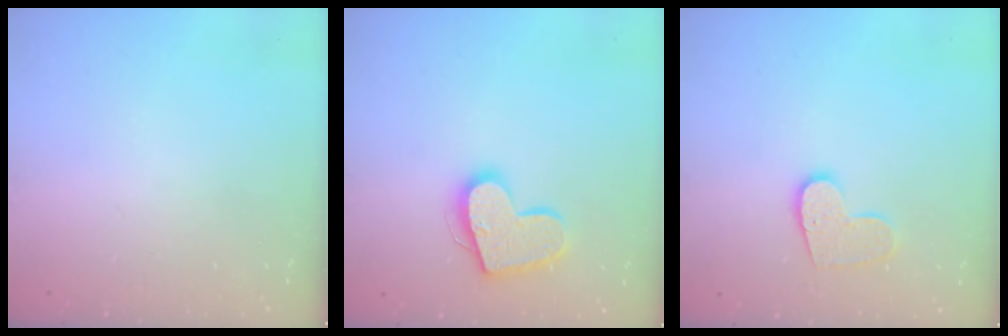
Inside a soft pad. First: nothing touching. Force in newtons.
{"total": 15.3, "press": 15.3, "slide": 1.1}
{"total": 10.0, "press": 10.0, "slide": 0.6}